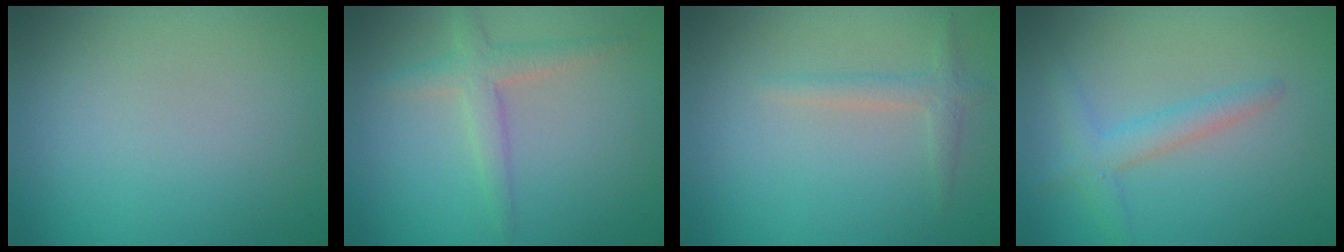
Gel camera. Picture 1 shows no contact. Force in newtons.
{"total": 2.5, "press": 2.5, "slide": 0.2}
{"total": 1.5, "press": 1.5, "slide": 0.0}
{"total": 2.4, "press": 2.4, "slide": 0.1}